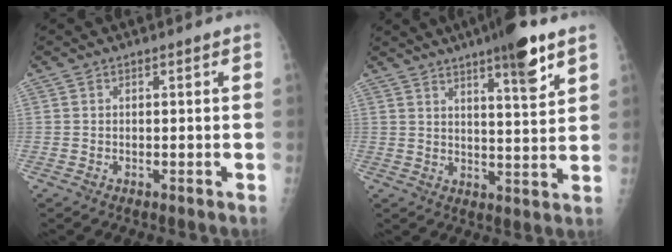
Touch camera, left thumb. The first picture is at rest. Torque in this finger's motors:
{"motor_torque": [1.36, 0.66, 0.72, -0.75, 0.19]}